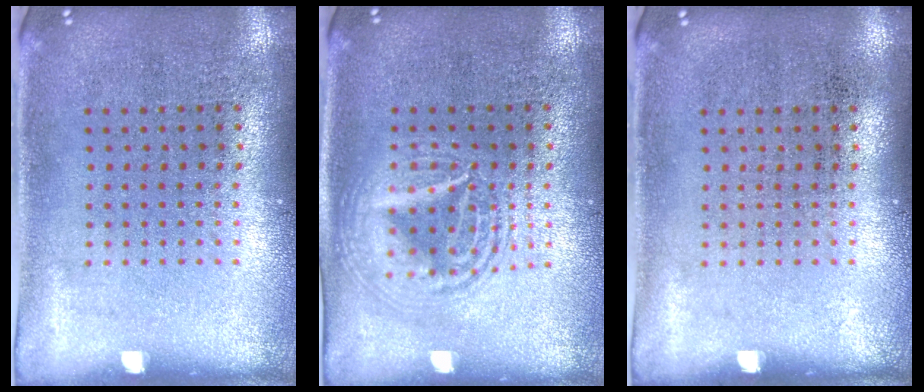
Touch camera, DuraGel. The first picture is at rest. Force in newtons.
{"total": 2.6, "press": 2.6, "slide": 0.3}
{"total": 0.0}